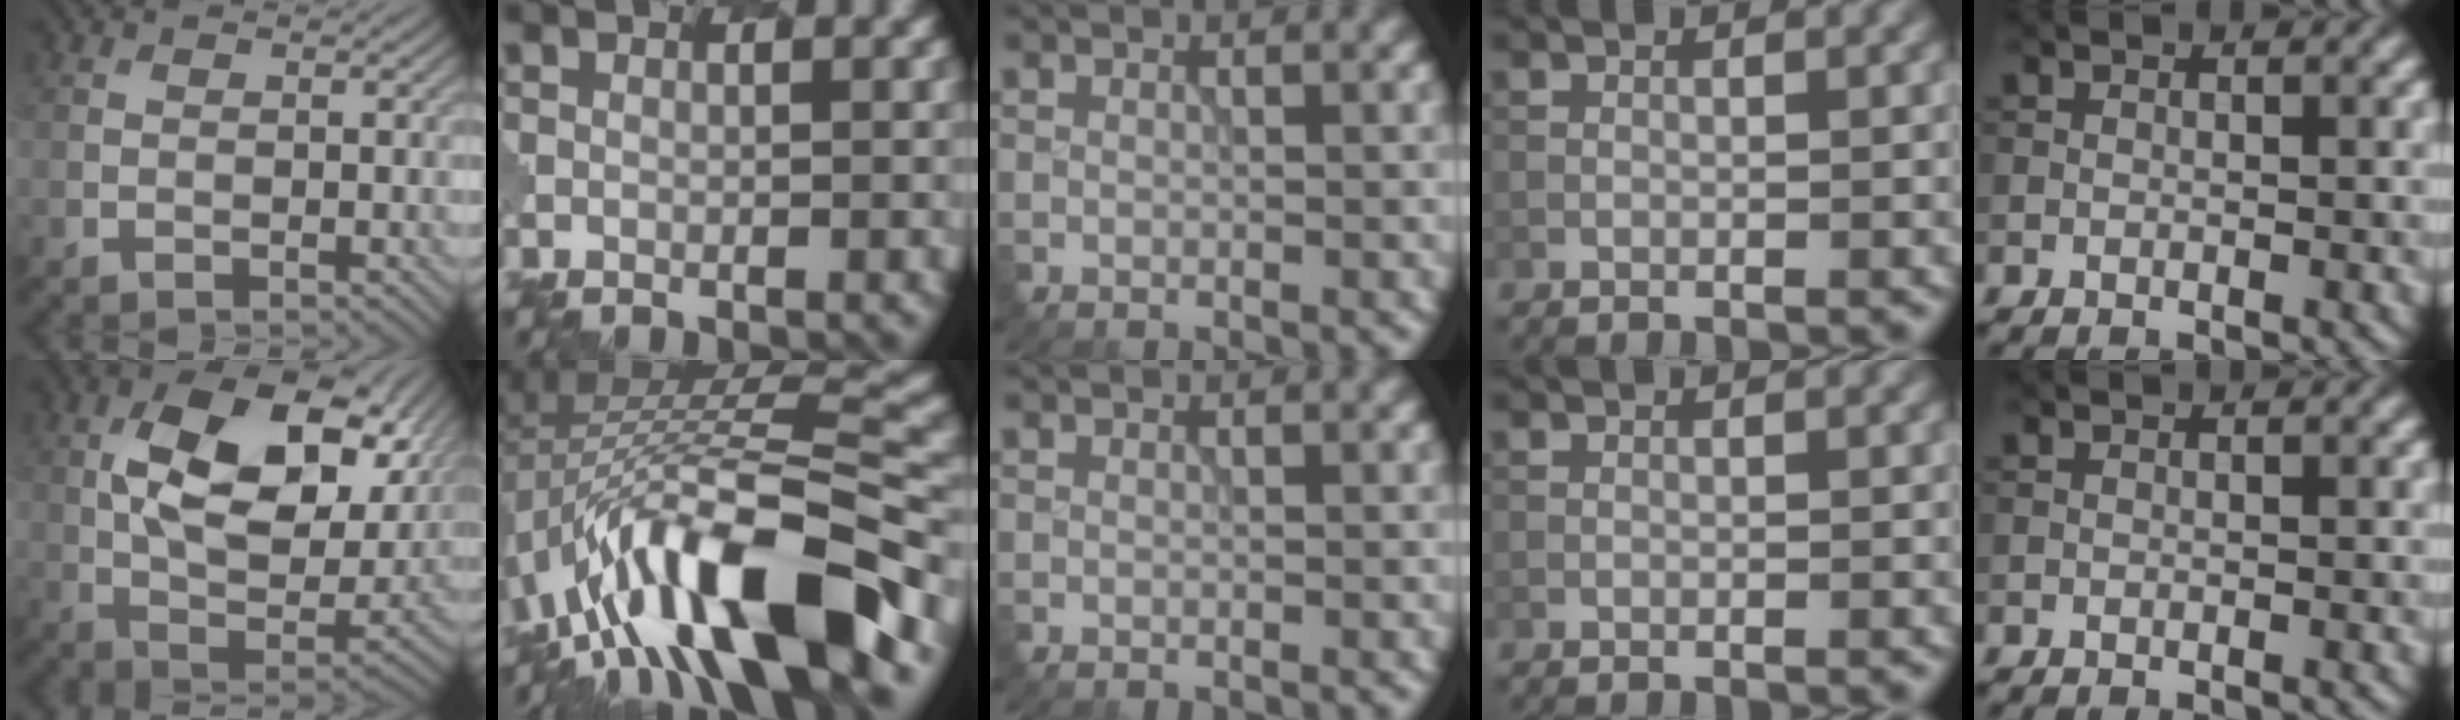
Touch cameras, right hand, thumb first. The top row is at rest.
{"thumb": {"total": 15.7, "force": [5.1, 8.6, 12.1], "torque": [-0.217, -0.009, 0.096]}, "index": {"total": 13.9, "force": [-6.9, 4.6, 11.1], "torque": [-0.185, 0.021, -0.105]}}